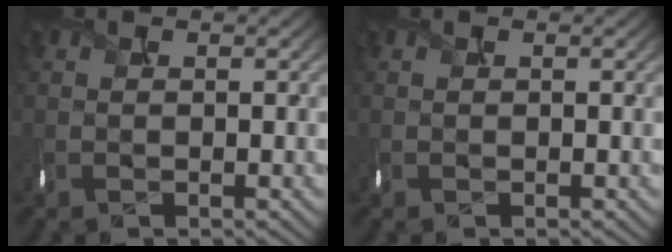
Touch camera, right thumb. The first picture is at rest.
{"total": 0.0}